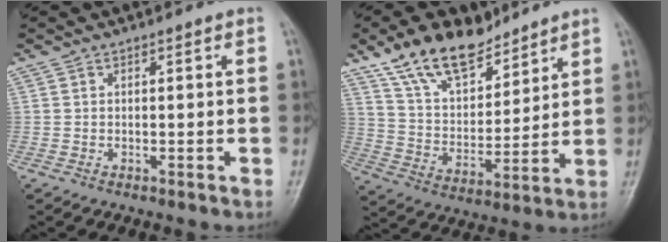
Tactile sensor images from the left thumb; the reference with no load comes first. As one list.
[{"total": 15.0, "force": [10.9, 7.5, 7.2], "torque": [-0.091, -0.056, 0.204]}]